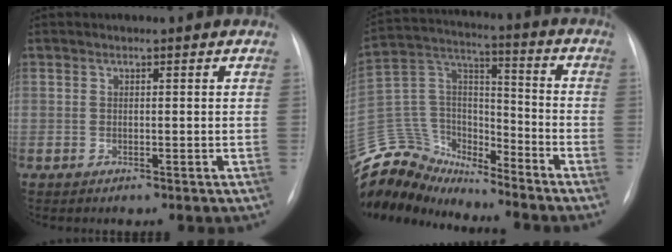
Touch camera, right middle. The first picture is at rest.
{"total": 16.2, "force": [-15.5, 4.5, 2.0], "torque": [-0.044, 0.064, -0.281]}